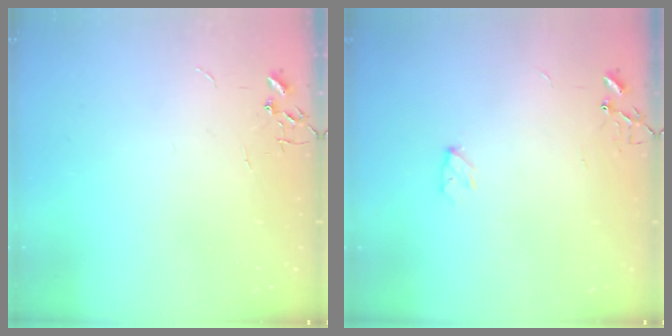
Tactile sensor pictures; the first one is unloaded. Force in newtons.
{"total": 3.7, "press": 3.7, "slide": 0.6}